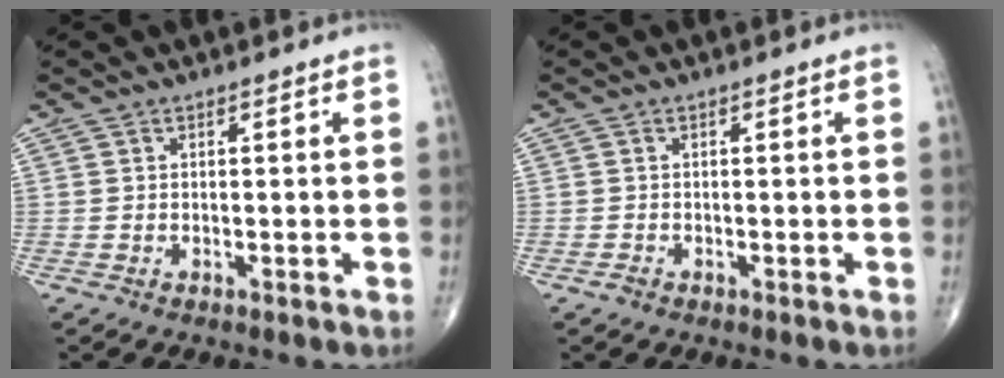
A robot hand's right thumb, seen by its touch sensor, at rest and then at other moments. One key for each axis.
{"total": 0.7, "fx": -0.5, "fy": 0.5, "fz": 0.2, "tx": -0.005, "ty": 0.000, "tz": -0.012}